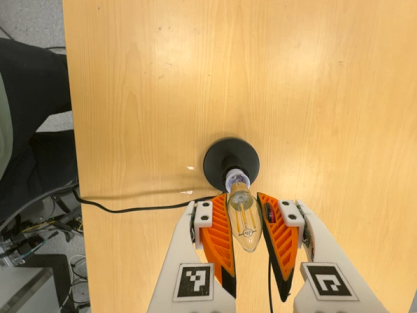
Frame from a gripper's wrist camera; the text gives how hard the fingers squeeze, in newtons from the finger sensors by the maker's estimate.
{"total": 15.9, "left": 17.2, "right": 14.7}